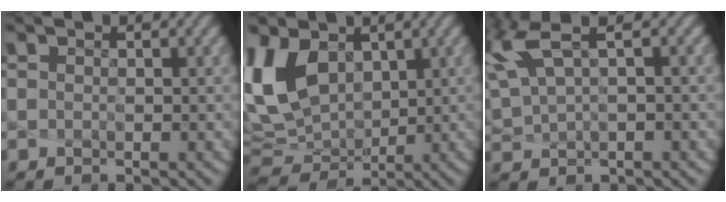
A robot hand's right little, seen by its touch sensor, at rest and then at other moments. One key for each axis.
{"total": 8.6, "fx": 1.9, "fy": 5.8, "fz": 6.0, "tx": -0.155, "ty": 0.000, "tz": 0.043}
{"total": 4.2, "fx": 2.1, "fy": 1.1, "fz": 3.5, "tx": -0.102, "ty": 0.013, "tz": 0.057}